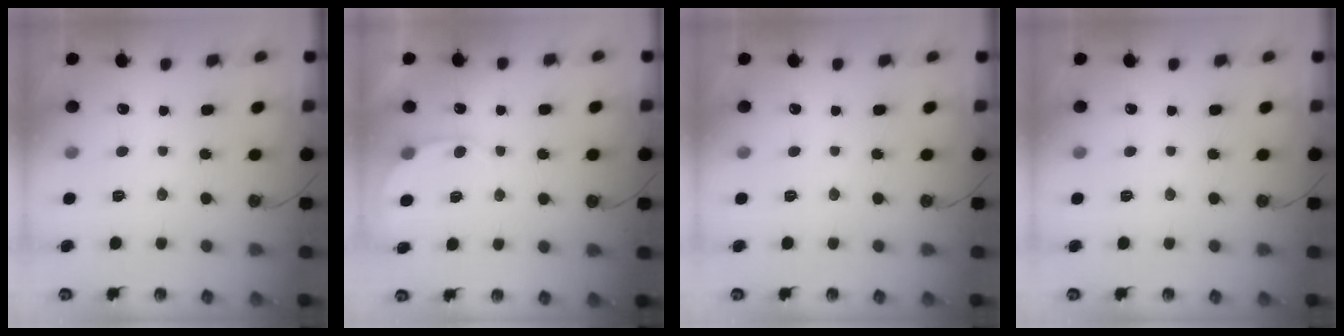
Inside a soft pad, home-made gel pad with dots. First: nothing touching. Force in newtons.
{"total": 5.2, "press": 5.2, "slide": 0.3}
{"total": 0.0}
{"total": 0.0}